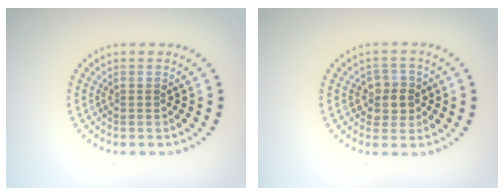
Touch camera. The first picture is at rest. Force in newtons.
{"total": 2.6, "press": 2.4, "slide": 1.0}